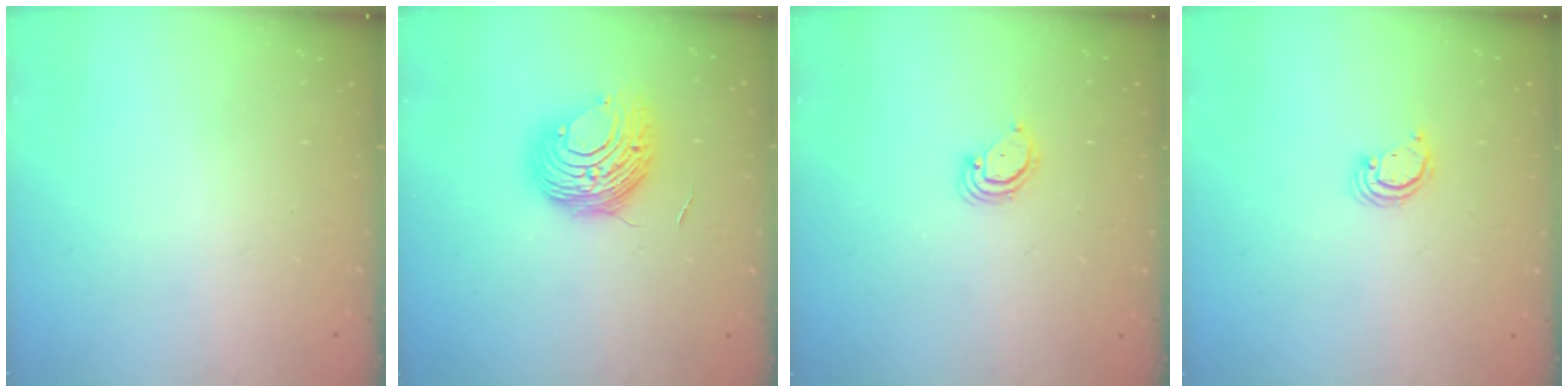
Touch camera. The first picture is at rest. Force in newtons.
{"total": 10.1, "press": 10.1, "slide": 0.7}
{"total": 2.8, "press": 2.8, "slide": 0.3}
{"total": 2.6, "press": 2.6, "slide": 0.2}